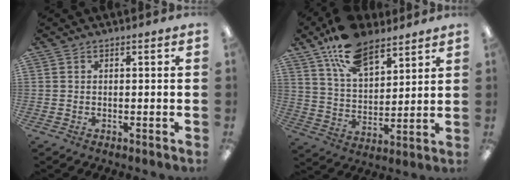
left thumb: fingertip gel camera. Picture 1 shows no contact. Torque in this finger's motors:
{"motor_torque": [0.59, 0.08, 1.49, -1.25, 0.31]}